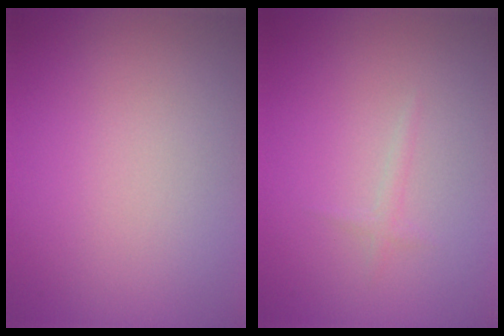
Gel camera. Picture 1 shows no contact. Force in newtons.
{"total": 0.7, "press": 0.7, "slide": 0.1}